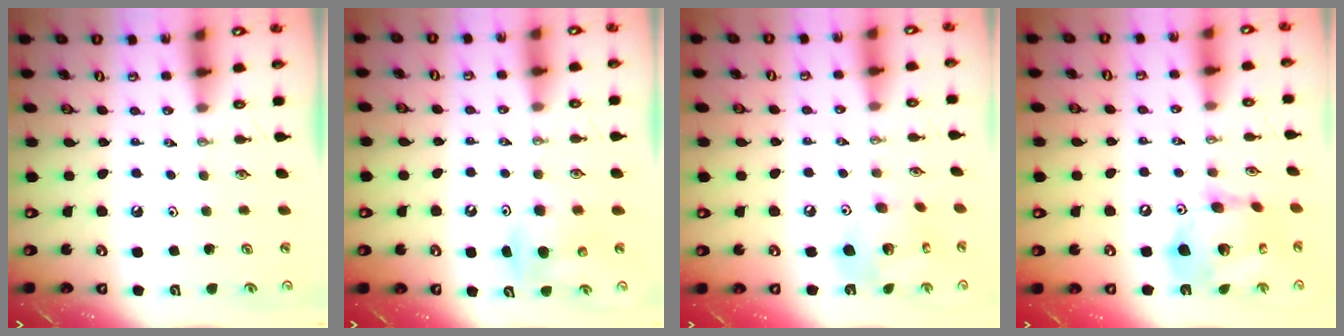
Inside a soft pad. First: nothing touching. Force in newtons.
{"total": 6.8, "press": 6.7, "slide": 0.9}
{"total": 12.9, "press": 12.8, "slide": 0.9}
{"total": 17.1, "press": 17.0, "slide": 1.8}